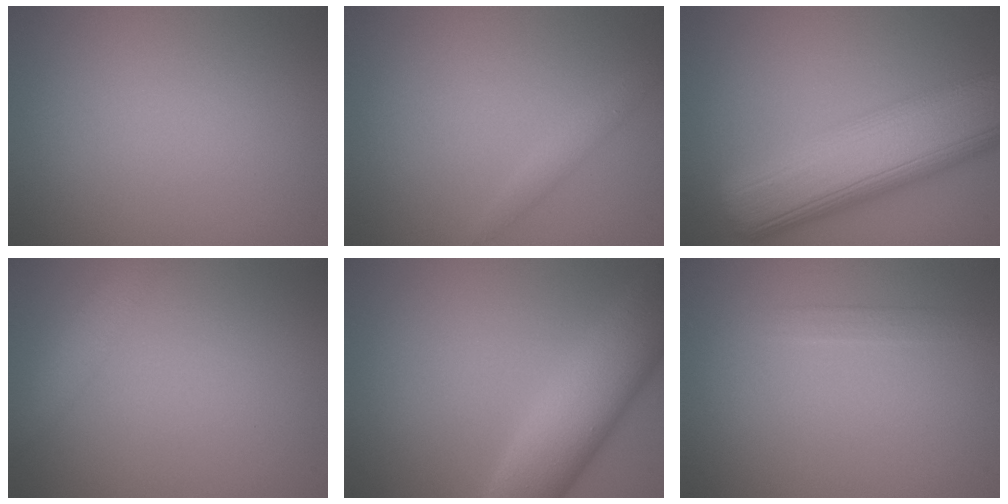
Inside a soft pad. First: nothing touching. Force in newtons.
{"total": 1.1, "press": 1.1, "slide": 0.0}
{"total": 11.5, "press": 11.5, "slide": 0.5}
{"total": 2.3, "press": 2.3, "slide": 0.1}
{"total": 7.8, "press": 7.8, "slide": 0.3}
{"total": 0.9, "press": 0.9, "slide": 0.1}